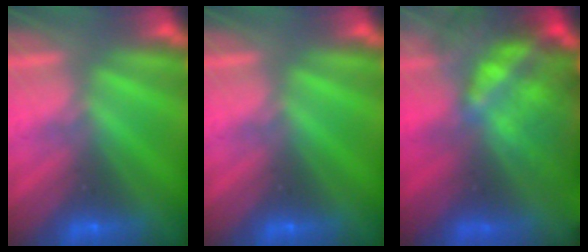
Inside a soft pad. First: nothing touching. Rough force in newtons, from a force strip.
{"total": 0.0}
{"total": 9.8}